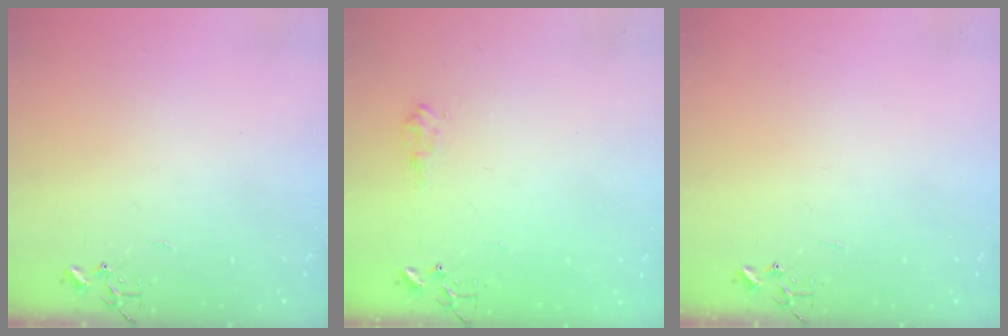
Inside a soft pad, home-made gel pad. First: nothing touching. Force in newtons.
{"total": 6.8, "press": 6.8, "slide": 0.8}
{"total": 0.0}